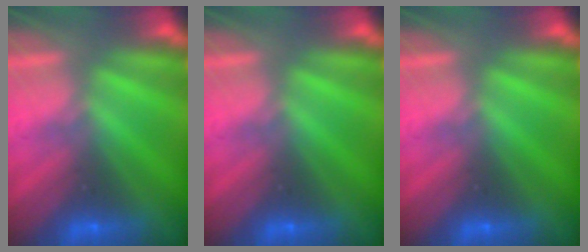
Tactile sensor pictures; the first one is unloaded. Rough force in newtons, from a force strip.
{"total": 0.0}
{"total": 0.0}